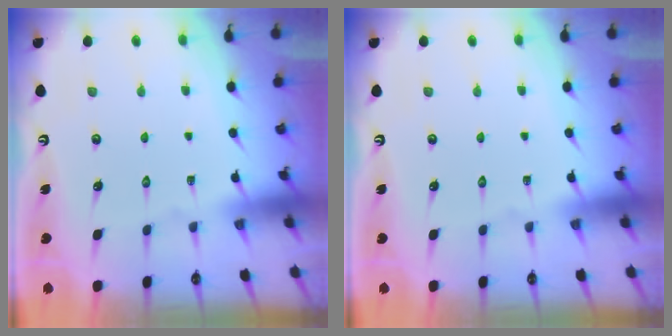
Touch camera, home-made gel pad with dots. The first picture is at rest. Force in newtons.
{"total": 0.0}